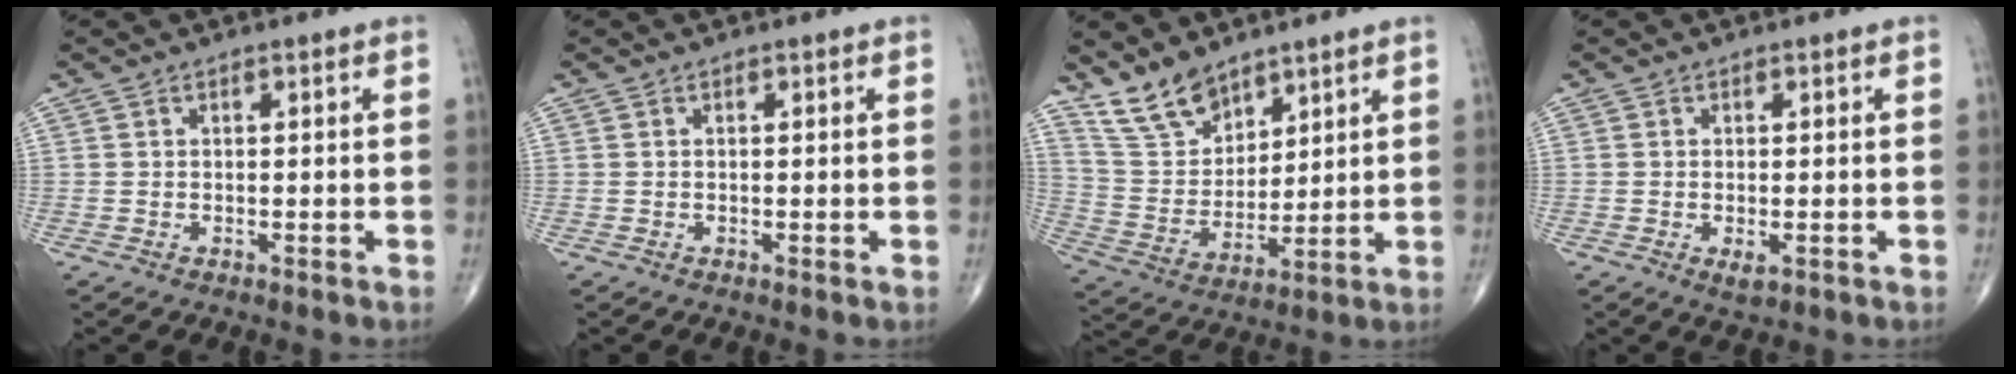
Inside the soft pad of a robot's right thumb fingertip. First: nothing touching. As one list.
[{"total": 0.0}, {"total": 10.3, "force": [8.1, 5.1, 3.9], "torque": [-0.059, -0.047, 0.173]}, {"total": 2.0, "force": [-0.6, 0.8, 1.8], "torque": [-0.030, -0.005, -0.007]}]